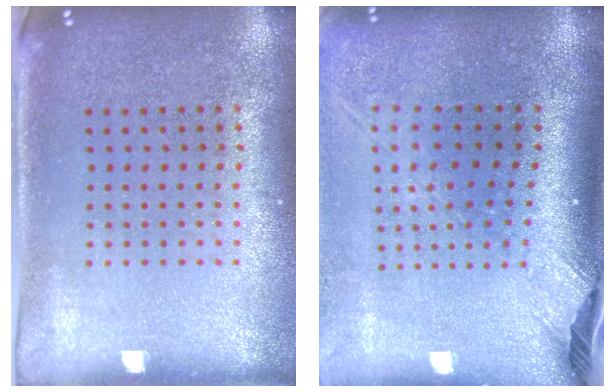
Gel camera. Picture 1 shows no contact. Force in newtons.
{"total": 2.6, "press": 1.8, "slide": 1.8}